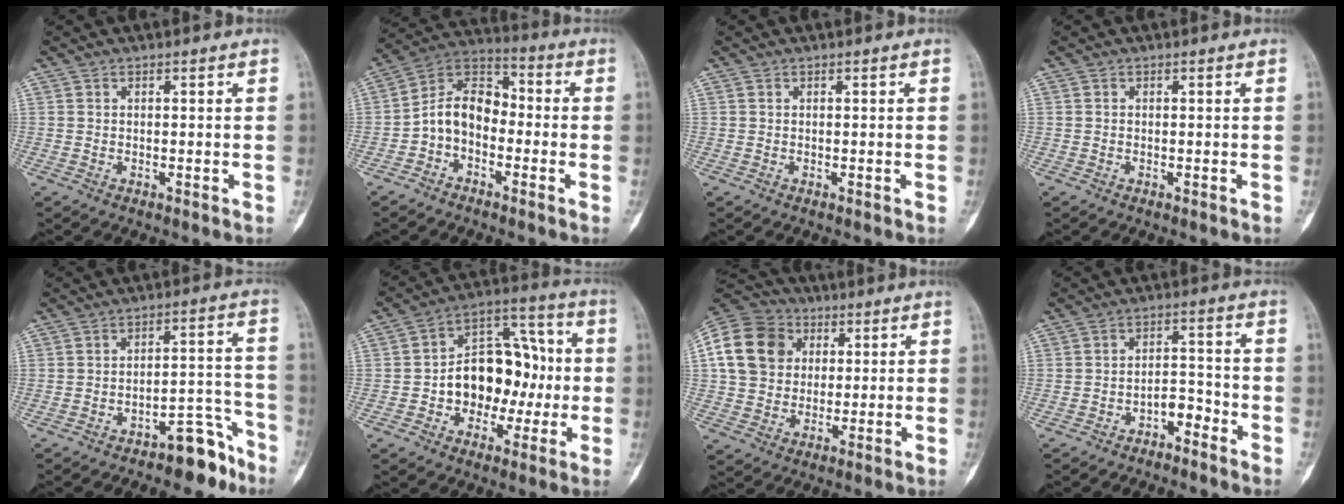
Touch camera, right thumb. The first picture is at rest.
{"total": 9.9, "force": [-2.6, 7.1, 6.4], "torque": [-0.095, 0.052, -0.064]}
{"total": 0.0}
{"total": 0.0}
{"total": 9.0, "force": [-6.6, 3.7, 4.8], "torque": [-0.040, 0.081, -0.097]}
{"total": 16.1, "force": [-1.5, 11.5, 11.3], "torque": [-0.120, 0.046, -0.024]}
{"total": 14.9, "force": [3.4, 12.4, 7.6], "torque": [-0.131, 0.012, 0.055]}
{"total": 4.8, "force": [-3.3, 2.6, 2.3], "torque": [-0.022, 0.040, -0.054]}